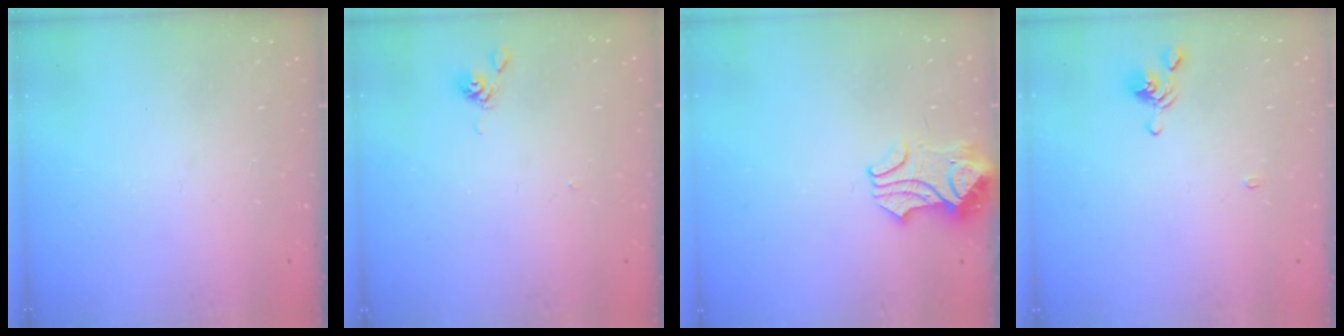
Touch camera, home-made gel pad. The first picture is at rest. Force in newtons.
{"total": 7.8, "press": 7.8, "slide": 0.2}
{"total": 2.1, "press": 2.0, "slide": 0.5}
{"total": 2.8, "press": 2.8, "slide": 0.1}